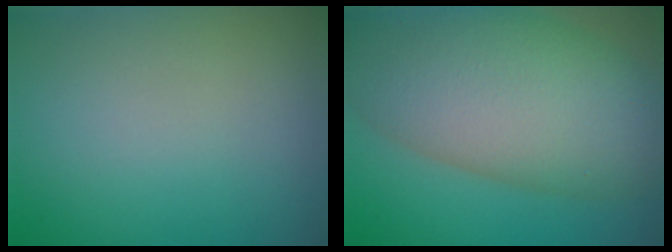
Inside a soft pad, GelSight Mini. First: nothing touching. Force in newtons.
{"total": 13.0, "press": 12.9, "slide": 0.5}